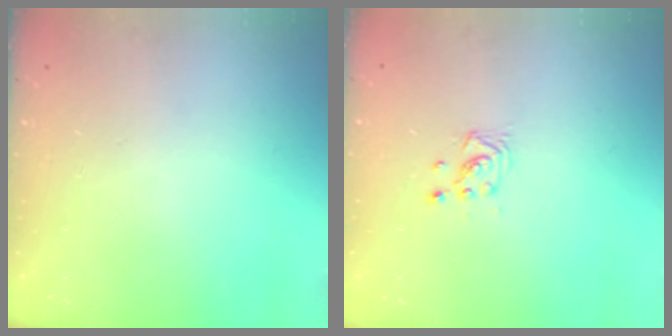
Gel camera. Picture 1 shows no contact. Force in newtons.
{"total": 3.0, "press": 2.9, "slide": 0.5}